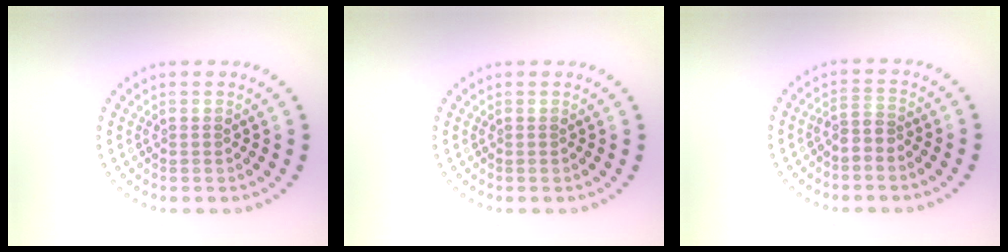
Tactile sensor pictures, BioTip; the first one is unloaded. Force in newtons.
{"total": 0.0}
{"total": 1.4, "press": 0.9, "slide": 1.0}